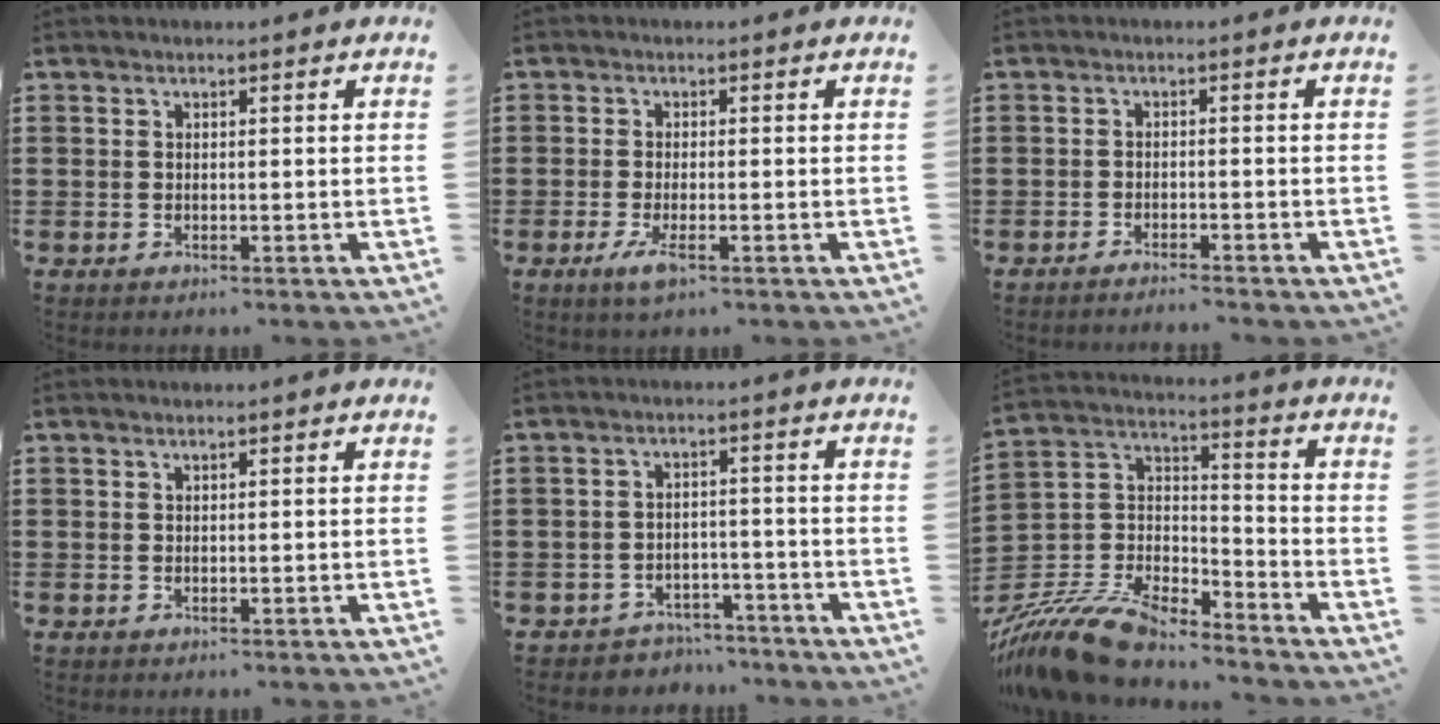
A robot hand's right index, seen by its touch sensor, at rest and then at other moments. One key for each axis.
{"total": 2.9, "fx": -1.4, "fy": 0.5, "fz": 2.5, "tx": -0.060, "ty": -0.014, "tz": -0.028}
{"total": 1.5, "fx": -1.5, "fy": -0.1, "fz": 0.2, "tx": -0.006, "ty": 0.003, "tz": -0.030}
{"total": 0.0}
{"total": 3.2, "fx": -3.0, "fy": 1.1, "fz": 0.0, "tx": -0.008, "ty": 0.003, "tz": -0.063}
{"total": 13.3, "fx": -11.9, "fy": 3.4, "fz": 4.9, "tx": -0.121, "ty": 0.026, "tz": -0.235}